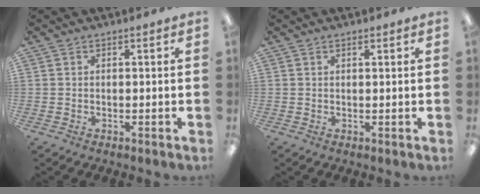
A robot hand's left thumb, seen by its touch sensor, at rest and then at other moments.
{"total": 0.8, "force": [0.6, 0.2, 0.5], "torque": [-0.011, 0.000, 0.012]}